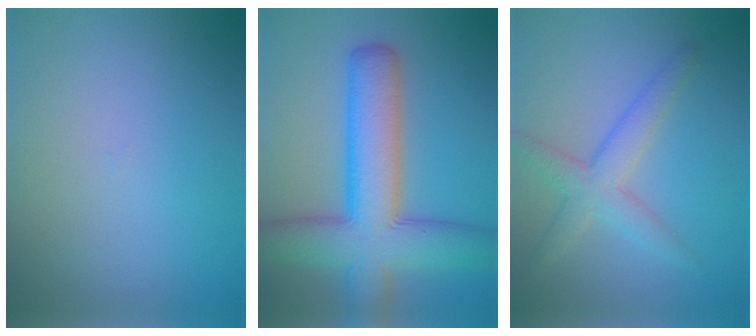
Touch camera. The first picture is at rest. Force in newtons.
{"total": 9.9, "press": 9.9, "slide": 0.6}
{"total": 3.6, "press": 3.6, "slide": 0.3}